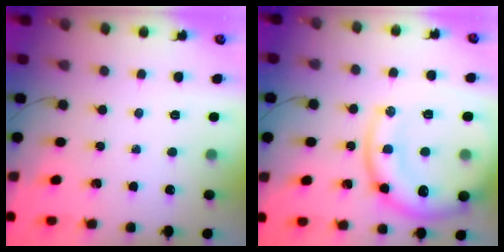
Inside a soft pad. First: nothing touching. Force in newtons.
{"total": 19.9, "press": 19.7, "slide": 2.6}